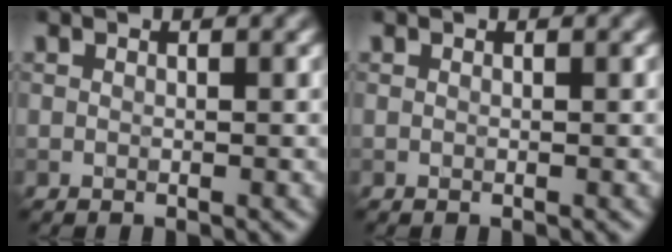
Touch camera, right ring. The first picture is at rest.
{"total": 0.0}